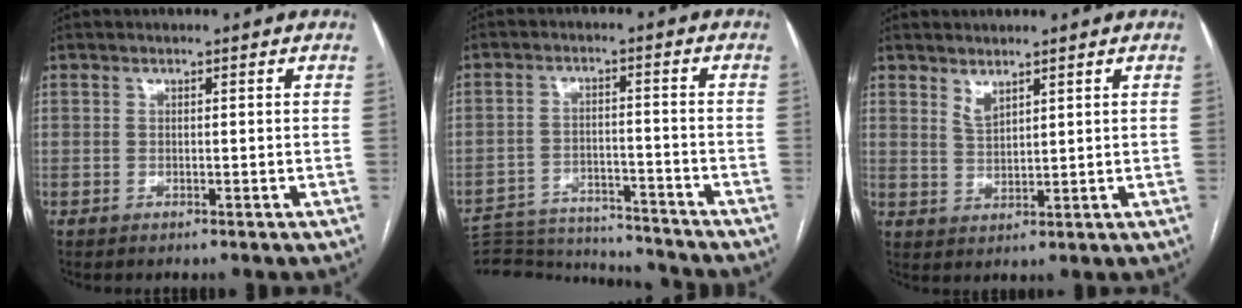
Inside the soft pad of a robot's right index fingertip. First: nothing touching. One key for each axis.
{"total": 16.7, "fx": -16.2, "fy": 1.9, "fz": 3.6, "tx": -0.079, "ty": 0.000, "tz": -0.237}
{"total": 2.5, "fx": 2.0, "fy": 0.7, "fz": 1.3, "tx": -0.028, "ty": -0.009, "tz": 0.047}